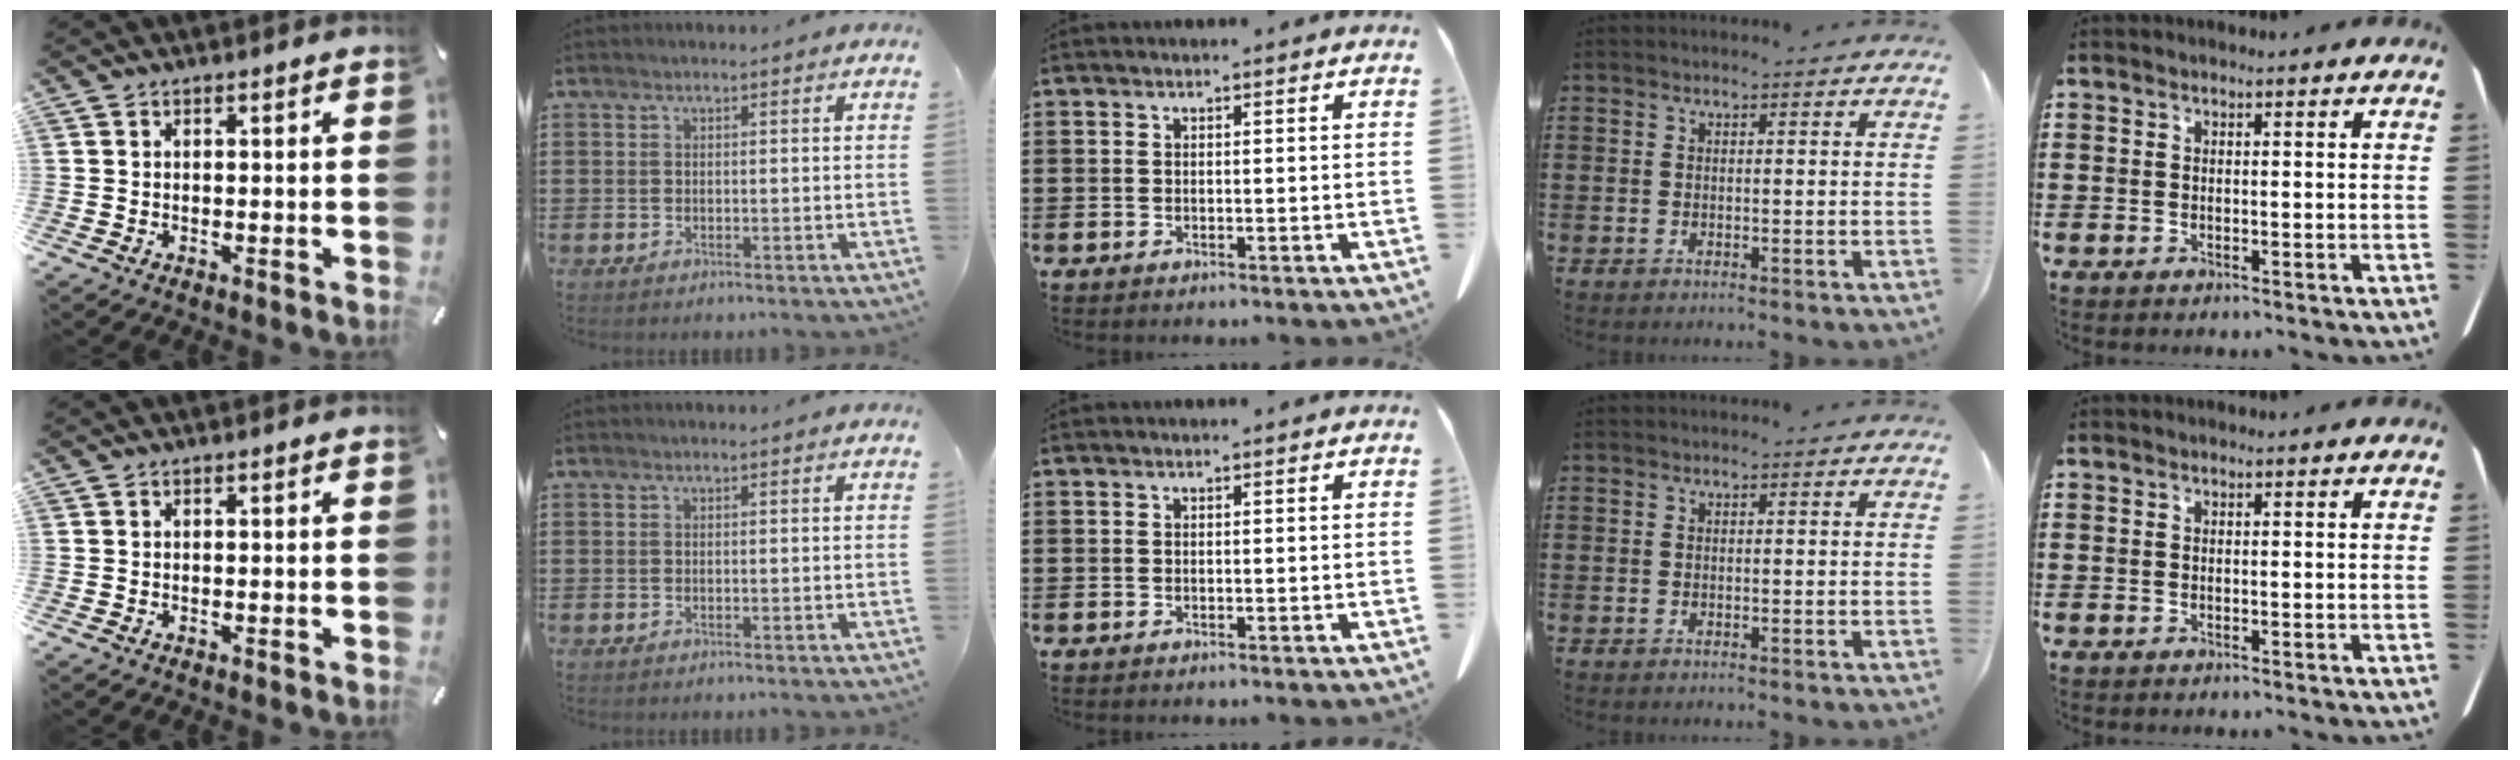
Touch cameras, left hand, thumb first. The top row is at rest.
{}